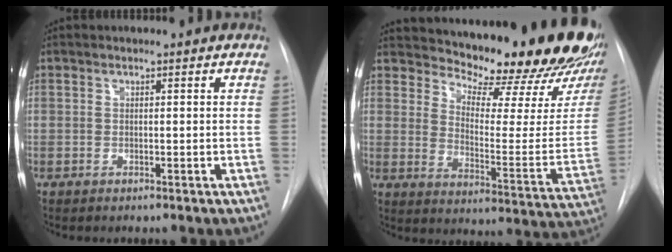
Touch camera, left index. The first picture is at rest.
{"total": 22.8, "force": [20.5, 3.0, 9.5], "torque": [-0.138, -0.117, 0.253]}